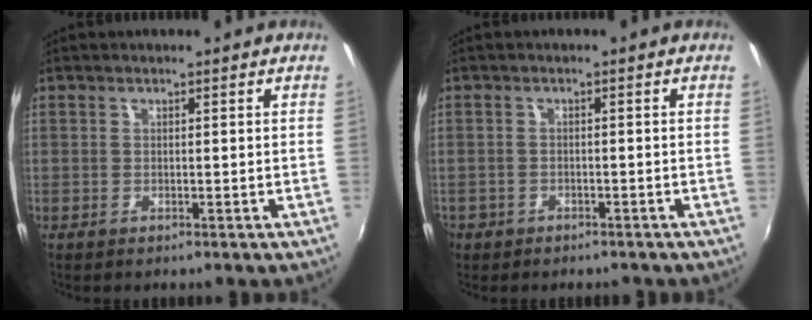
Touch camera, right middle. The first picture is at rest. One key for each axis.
{"total": 3.5, "fx": -2.1, "fy": 2.7, "fz": 0.8, "tx": -0.034, "ty": -0.005, "tz": -0.033}